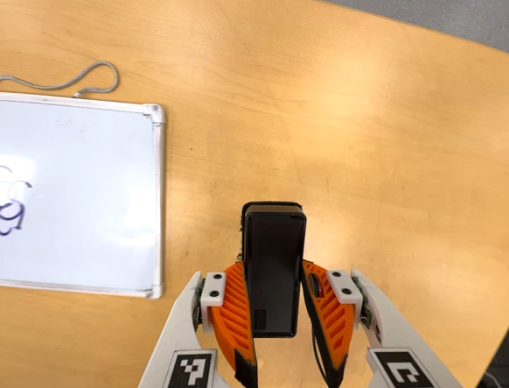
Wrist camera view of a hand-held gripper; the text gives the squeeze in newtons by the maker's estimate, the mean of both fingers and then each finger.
{"total": 4.4, "left": 2.8, "right": 5.9}